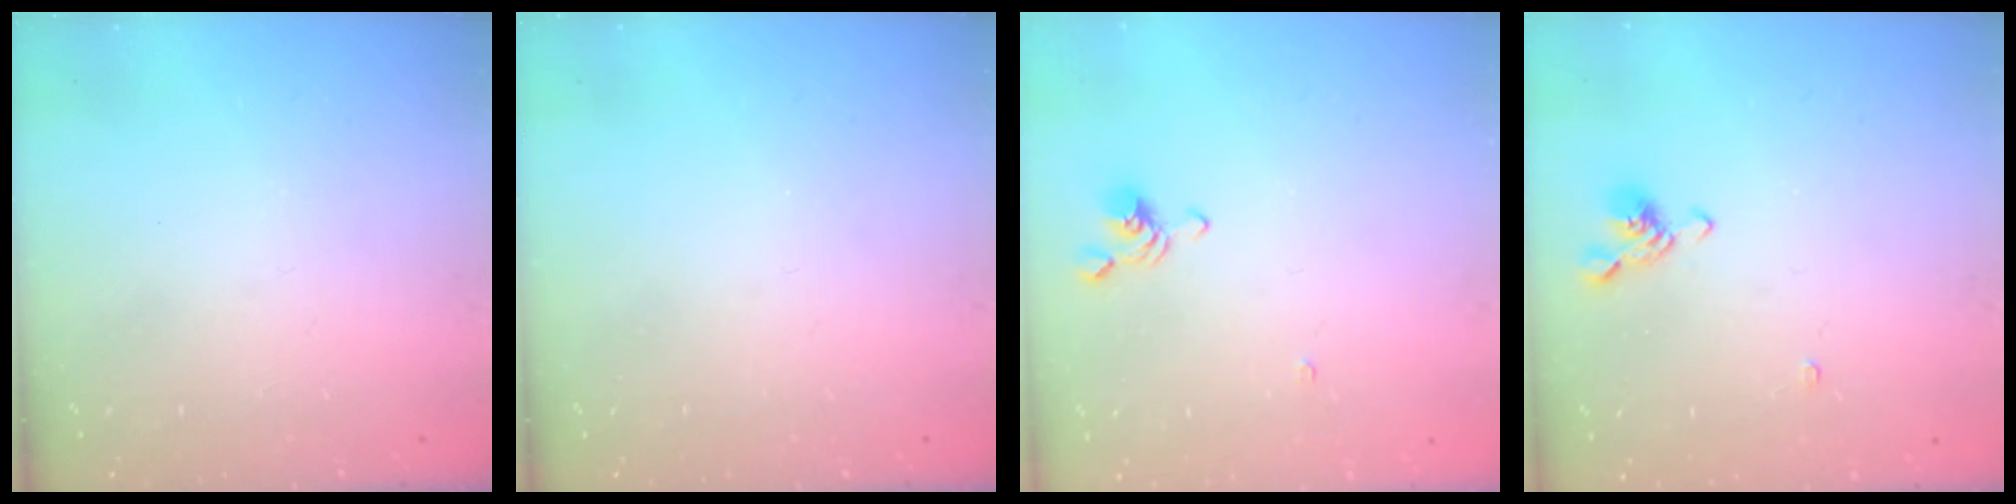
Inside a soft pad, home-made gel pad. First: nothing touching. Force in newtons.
{"total": 0.0}
{"total": 3.2, "press": 3.2, "slide": 0.7}
{"total": 2.5, "press": 2.4, "slide": 0.7}